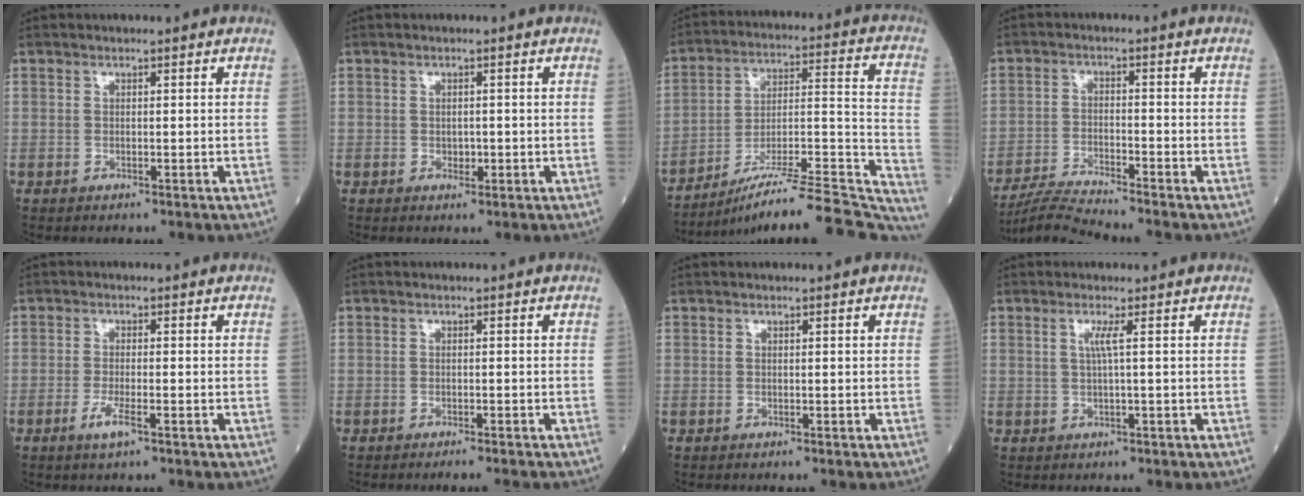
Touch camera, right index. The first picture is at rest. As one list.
[{"total": 1.1, "force": [-0.2, 0.8, 0.7], "torque": [-0.011, 0.000, -0.001]}, {"total": 25.1, "force": [-22.1, 1.0, 11.9], "torque": [-0.113, 0.011, -0.325]}, {"total": 5.7, "force": [-5.3, -1.9, 1.0], "torque": [-0.028, -0.019, -0.104]}, {"total": 2.8, "force": [-1.5, 0.2, 2.4], "torque": [-0.053, -0.005, -0.030]}, {"total": 3.1, "force": [-2.9, -0.4, 1.1], "torque": [-0.008, -0.003, -0.039]}, {"total": 0.0}, {"total": 1.7, "force": [0.3, -0.6, 1.6], "torque": [-0.037, 0.000, 0.007]}]